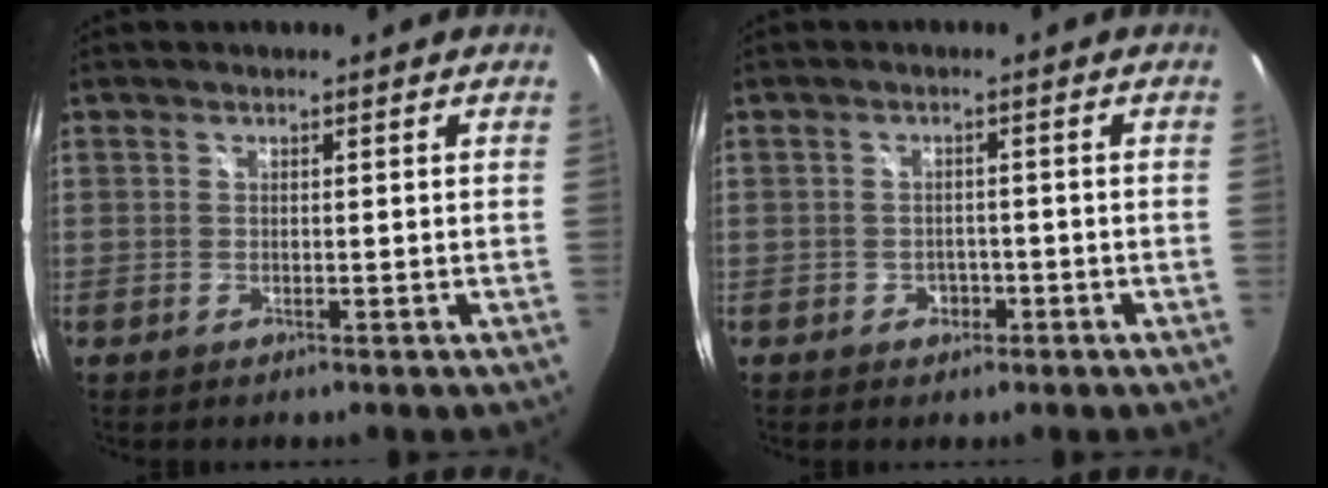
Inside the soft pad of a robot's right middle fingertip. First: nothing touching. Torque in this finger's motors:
{"motor_torque": [0.40, -0.43, 0.05, 0.01]}